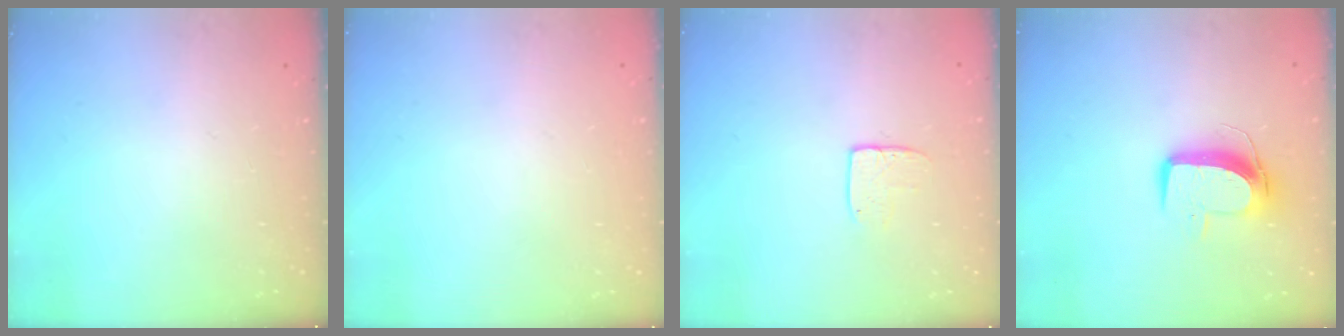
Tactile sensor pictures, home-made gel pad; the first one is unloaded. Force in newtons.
{"total": 0.0}
{"total": 6.5, "press": 6.5, "slide": 0.4}
{"total": 10.3, "press": 10.3, "slide": 0.7}